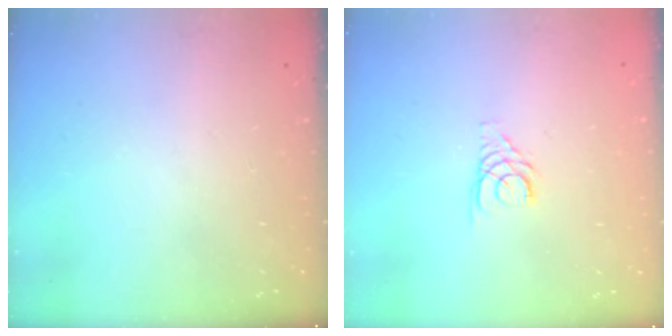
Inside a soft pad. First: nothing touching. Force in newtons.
{"total": 4.2, "press": 4.2, "slide": 0.4}